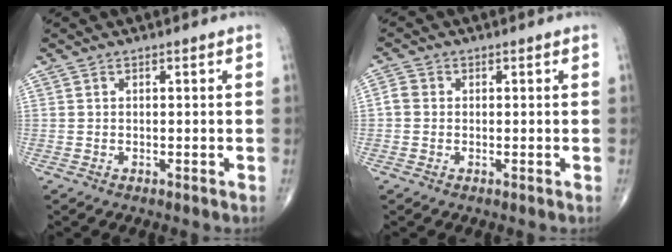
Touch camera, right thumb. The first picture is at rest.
{"total": 2.2, "force": [-0.1, 1.9, 1.1], "torque": [-0.016, 0.006, -0.007]}